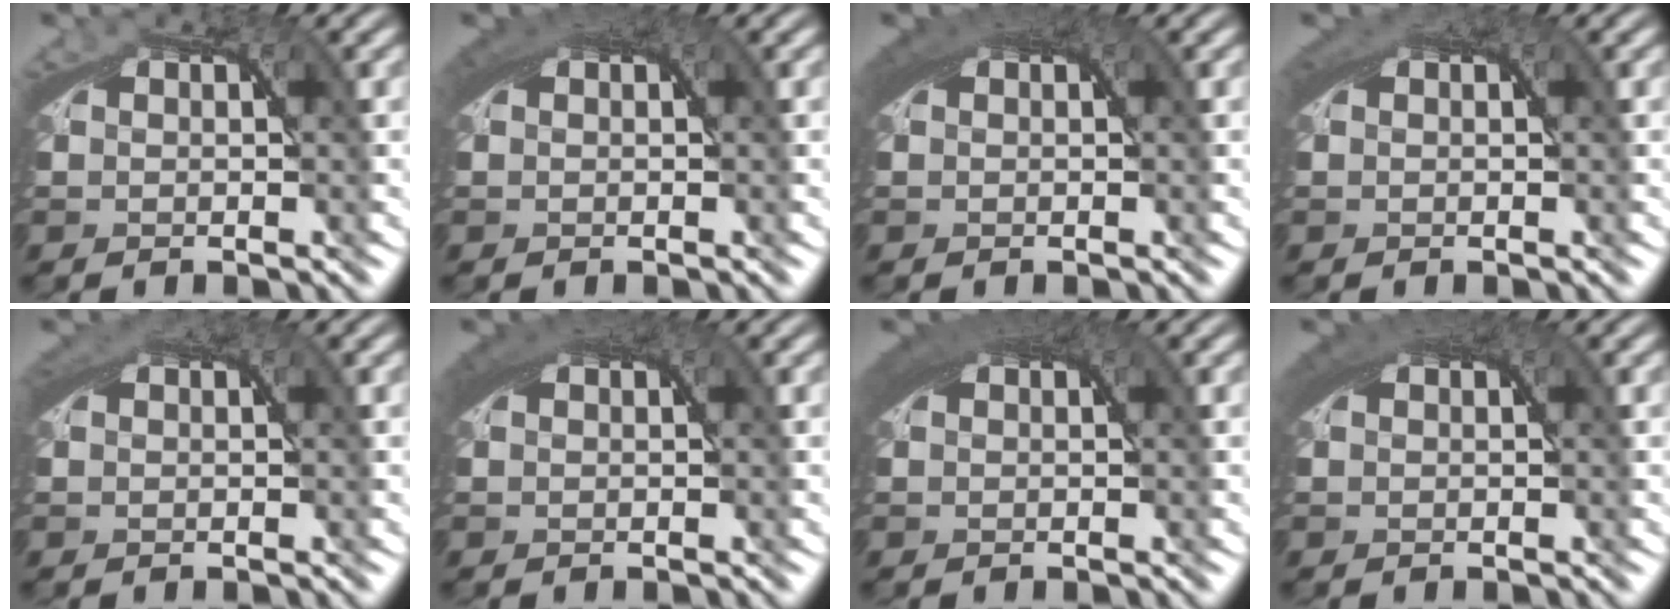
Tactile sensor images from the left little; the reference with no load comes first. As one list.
[{"total": 2.9, "force": [1.4, 0.9, 2.3], "torque": [-0.036, 0.011, 0.019]}, {"total": 3.5, "force": [1.5, 1.2, 2.9], "torque": [-0.043, 0.012, 0.020]}, {"total": 2.3, "force": [1.2, 0.9, 1.8], "torque": [-0.028, 0.010, 0.015]}, {"total": 2.0, "force": [1.0, 0.9, 1.5], "torque": [-0.023, 0.009, 0.012]}, {"total": 3.2, "force": [1.5, 1.1, 2.7], "torque": [-0.041, 0.011, 0.020]}, {"total": 4.0, "force": [1.7, 1.4, 3.3], "torque": [-0.045, 0.014, 0.022]}, {"total": 3.4, "force": [1.6, 1.1, 2.8], "torque": [-0.039, 0.013, 0.020]}]